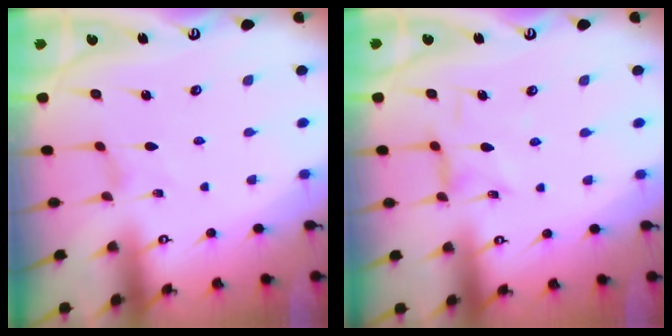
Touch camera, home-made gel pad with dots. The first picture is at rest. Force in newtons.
{"total": 2.4, "press": 2.4, "slide": 0.3}